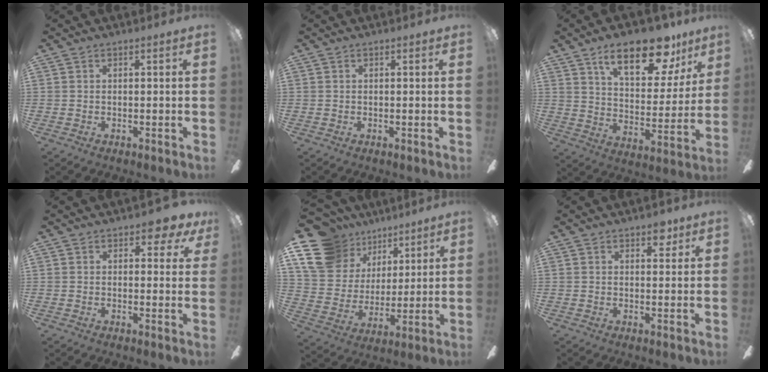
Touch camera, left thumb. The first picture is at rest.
{"total": 0.0}
{"total": 20.9, "force": [13.3, 9.3, 13.2], "torque": [-0.188, -0.067, 0.217]}
{"total": 4.2, "force": [2.6, 2.2, 2.5], "torque": [-0.021, -0.007, 0.042]}
{"total": 19.0, "force": [11.4, 13.2, 7.4], "torque": [-0.162, -0.054, 0.220]}
{"total": 3.5, "force": [2.4, 1.9, 1.7], "torque": [-0.004, -0.008, 0.036]}